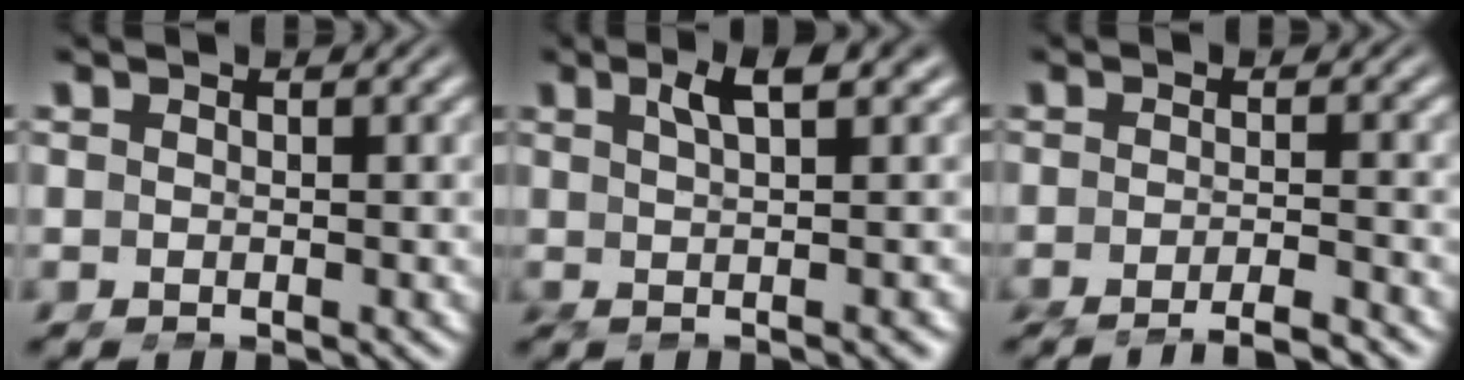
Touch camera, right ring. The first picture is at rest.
{"total": 3.7, "force": [0.8, -0.5, 3.6], "torque": [-0.040, 0.019, 0.014]}
{"total": 5.9, "force": [-5.7, 0.5, 1.5], "torque": [-0.009, 0.001, -0.097]}